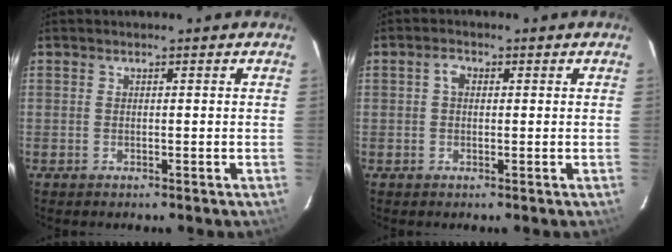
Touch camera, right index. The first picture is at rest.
{"total": 2.0, "force": [0.3, 1.7, 1.1], "torque": [-0.018, 0.009, 0.003]}